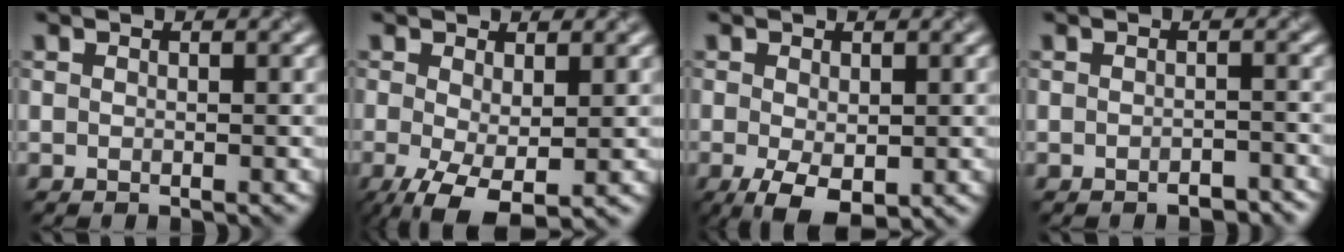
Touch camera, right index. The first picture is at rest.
{"total": 5.4, "force": [-1.5, 2.2, 4.7], "torque": [-0.104, -0.014, -0.024]}
{"total": 4.5, "force": [-1.4, 2.2, 3.7], "torque": [-0.077, -0.015, -0.020]}
{"total": 1.4, "force": [-1.2, 0.6, 0.6], "torque": [-0.010, 0.002, -0.017]}